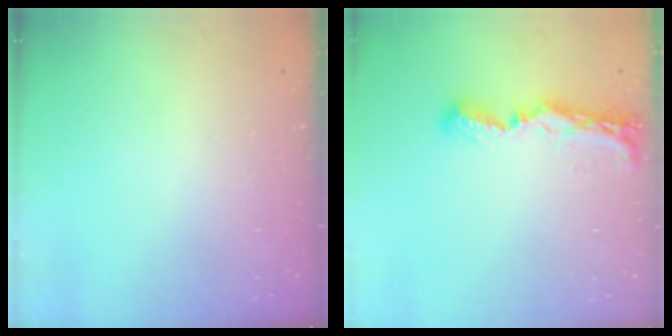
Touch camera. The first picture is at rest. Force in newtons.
{"total": 8.8, "press": 8.8, "slide": 0.3}